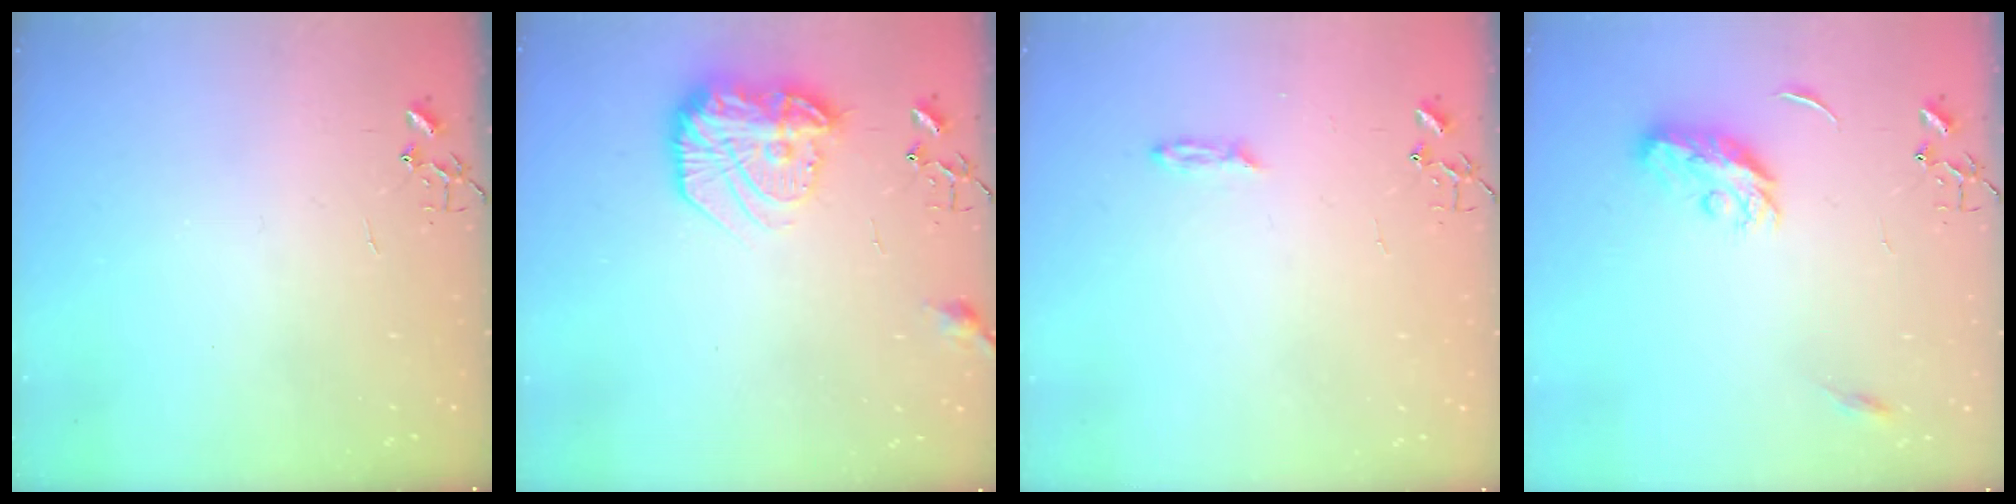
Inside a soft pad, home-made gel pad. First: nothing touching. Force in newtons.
{"total": 16.8, "press": 16.8, "slide": 1.2}
{"total": 2.2, "press": 2.2, "slide": 0.4}
{"total": 9.2, "press": 9.2, "slide": 0.1}